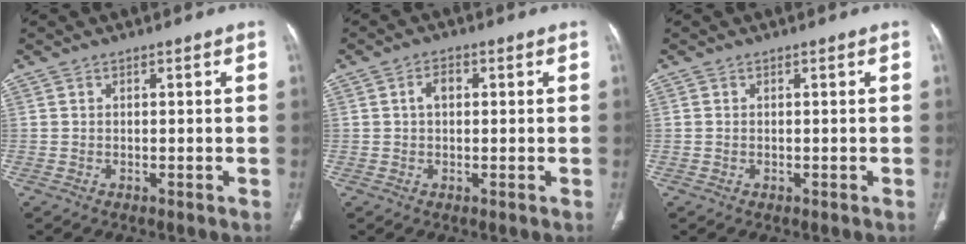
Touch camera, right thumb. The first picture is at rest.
{"total": 2.8, "force": [0.5, 1.8, 2.1], "torque": [-0.036, 0.011, 0.007]}
{"total": 0.0}